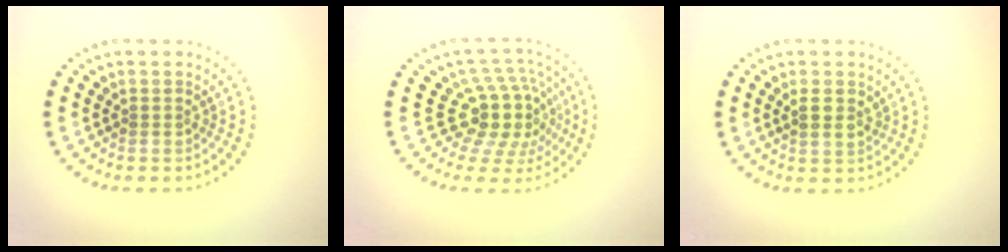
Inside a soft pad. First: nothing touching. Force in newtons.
{"total": 5.0, "press": 3.7, "slide": 3.3}
{"total": 1.4, "press": 1.4, "slide": 0.4}